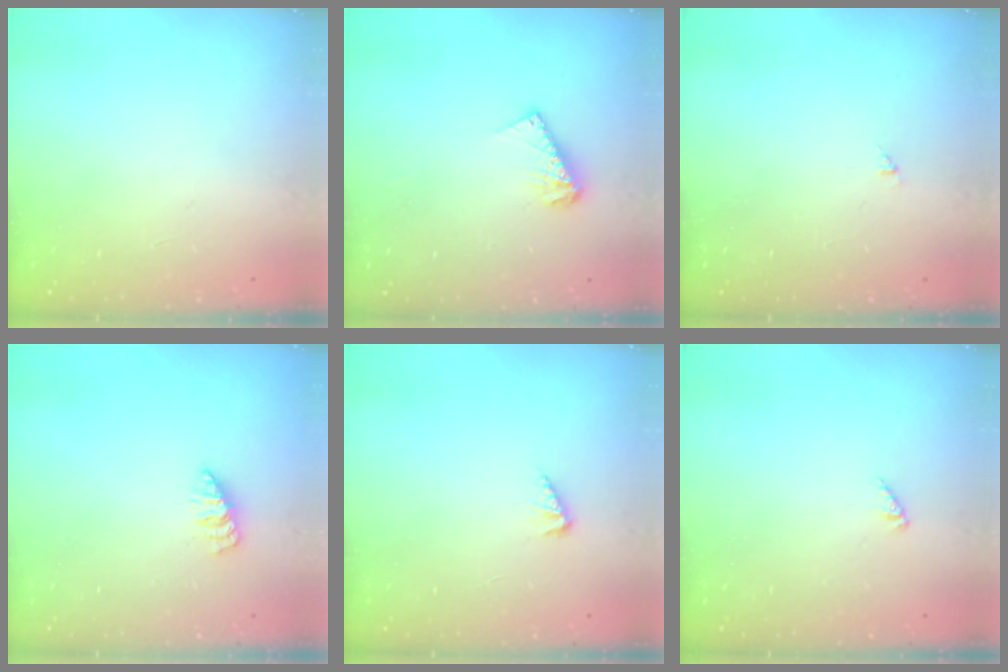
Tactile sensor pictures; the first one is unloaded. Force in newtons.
{"total": 7.7, "press": 7.7, "slide": 0.5}
{"total": 1.0, "press": 1.0, "slide": 0.2}
{"total": 1.9, "press": 1.8, "slide": 0.3}
{"total": 2.7, "press": 2.7, "slide": 0.5}
{"total": 0.0}